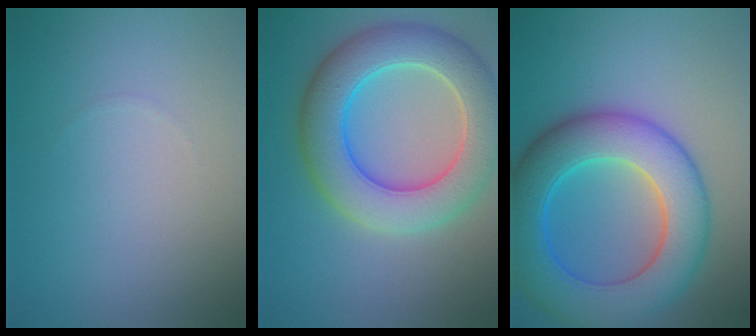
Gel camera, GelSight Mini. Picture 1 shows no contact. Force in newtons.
{"total": 8.5, "press": 8.4, "slide": 0.4}
{"total": 10.5, "press": 10.5, "slide": 0.3}